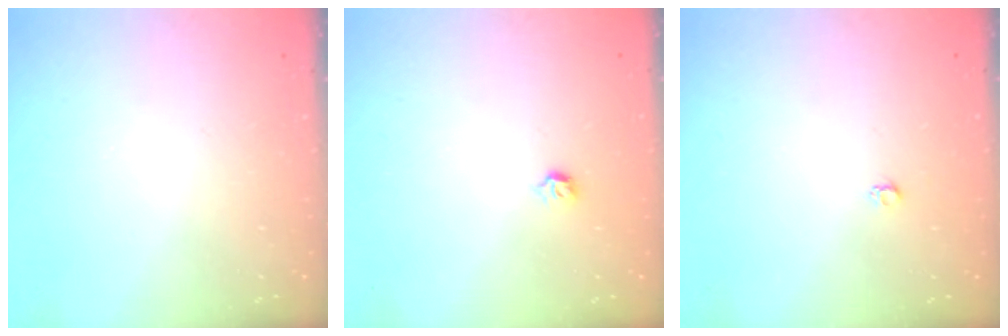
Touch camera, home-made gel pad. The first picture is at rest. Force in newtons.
{"total": 2.8, "press": 2.7, "slide": 0.8}
{"total": 2.6, "press": 2.6, "slide": 0.4}